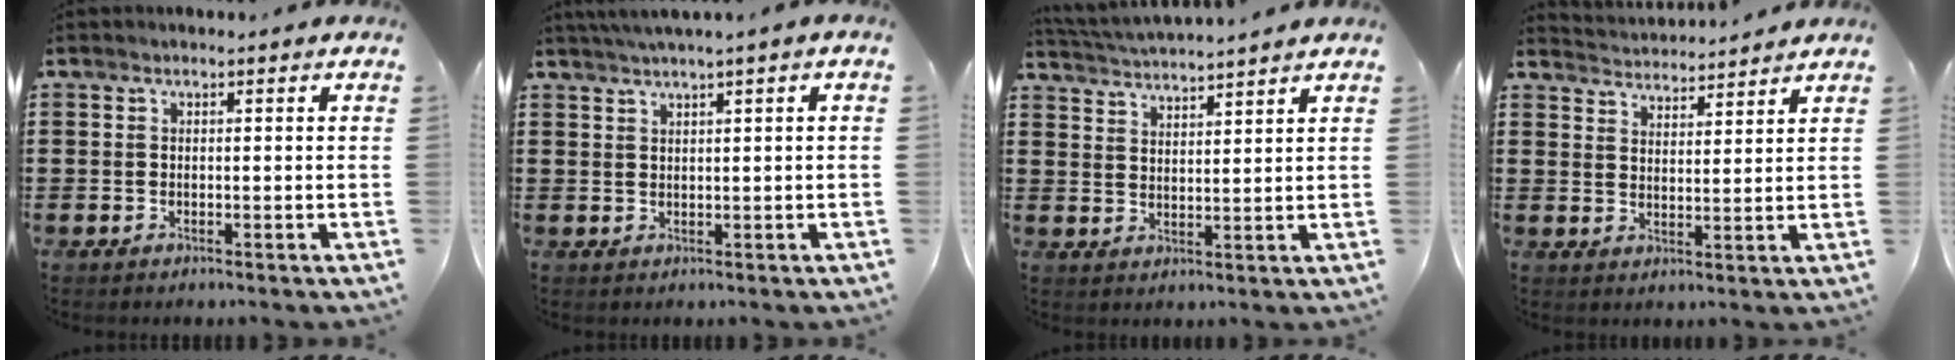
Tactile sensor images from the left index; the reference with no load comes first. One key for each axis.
{"total": 1.6, "fx": 1.0, "fy": -0.6, "fz": 1.1, "tx": -0.019, "ty": -0.003, "tz": 0.019}
{"total": 3.5, "fx": 3.4, "fy": -0.8, "fz": 0.0, "tx": -0.014, "ty": -0.020, "tz": 0.058}
{"total": 3.4, "fx": 3.3, "fy": -0.3, "fz": -0.4, "tx": -0.004, "ty": -0.021, "tz": 0.059}